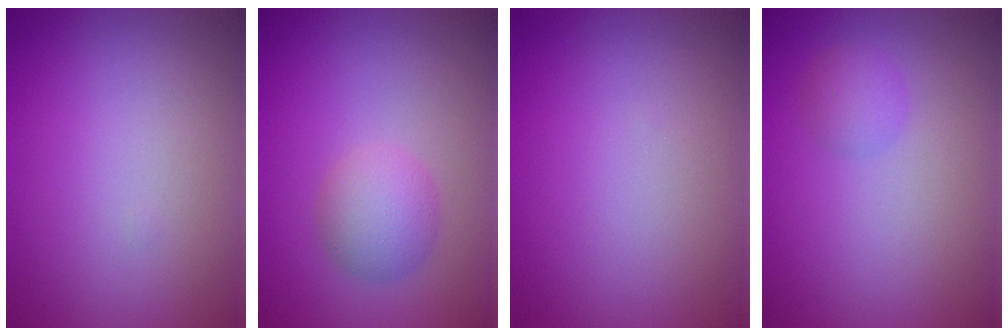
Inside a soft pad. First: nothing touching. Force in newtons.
{"total": 3.0, "press": 3.0, "slide": 0.1}
{"total": 0.0}
{"total": 1.5, "press": 1.5, "slide": 0.0}